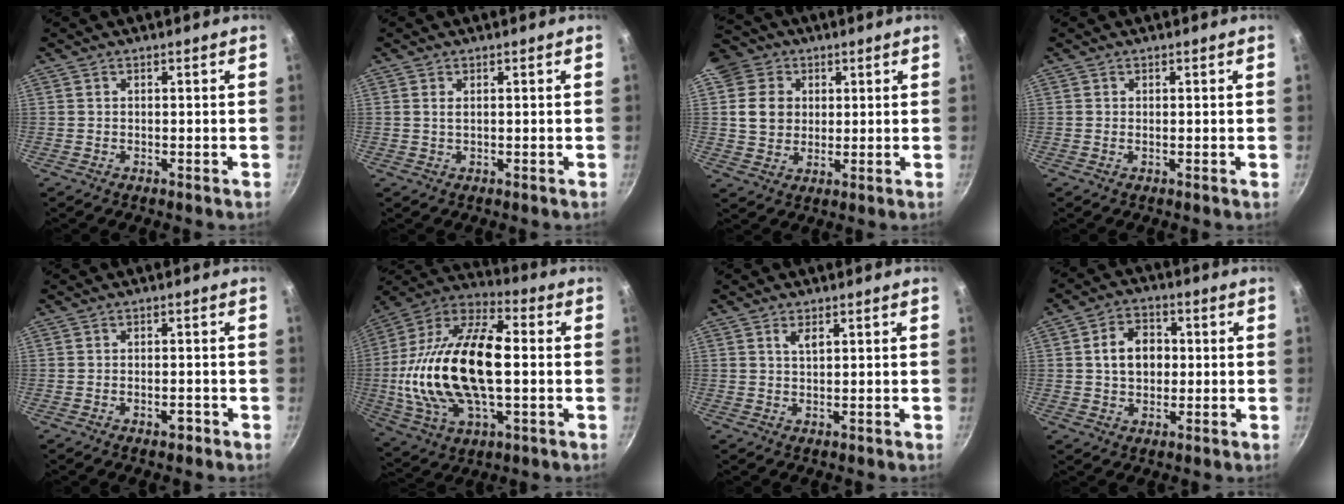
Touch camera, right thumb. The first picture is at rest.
{"total": 1.2, "force": [0.3, 0.5, 1.0], "torque": [-0.018, 0.000, 0.006]}
{"total": 10.0, "force": [2.8, 8.7, 4.0], "torque": [-0.040, 0.002, 0.044]}
{"total": 0.0}
{"total": 2.0, "force": [-1.2, 1.0, 1.3], "torque": [-0.014, 0.011, -0.016]}
{"total": 27.3, "force": [-0.6, 14.0, 23.4], "torque": [-0.456, 0.029, -0.016]}
{"total": 2.0, "force": [1.0, 0.8, 1.6], "torque": [-0.026, -0.003, 0.018]}
{"total": 8.1, "force": [0.6, 6.2, 5.2], "torque": [-0.061, 0.013, 0.005]}